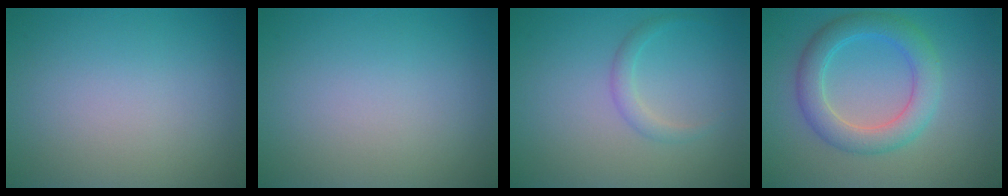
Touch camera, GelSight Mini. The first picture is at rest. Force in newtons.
{"total": 0.0}
{"total": 1.4, "press": 1.3, "slide": 0.1}
{"total": 4.5, "press": 4.5, "slide": 0.0}